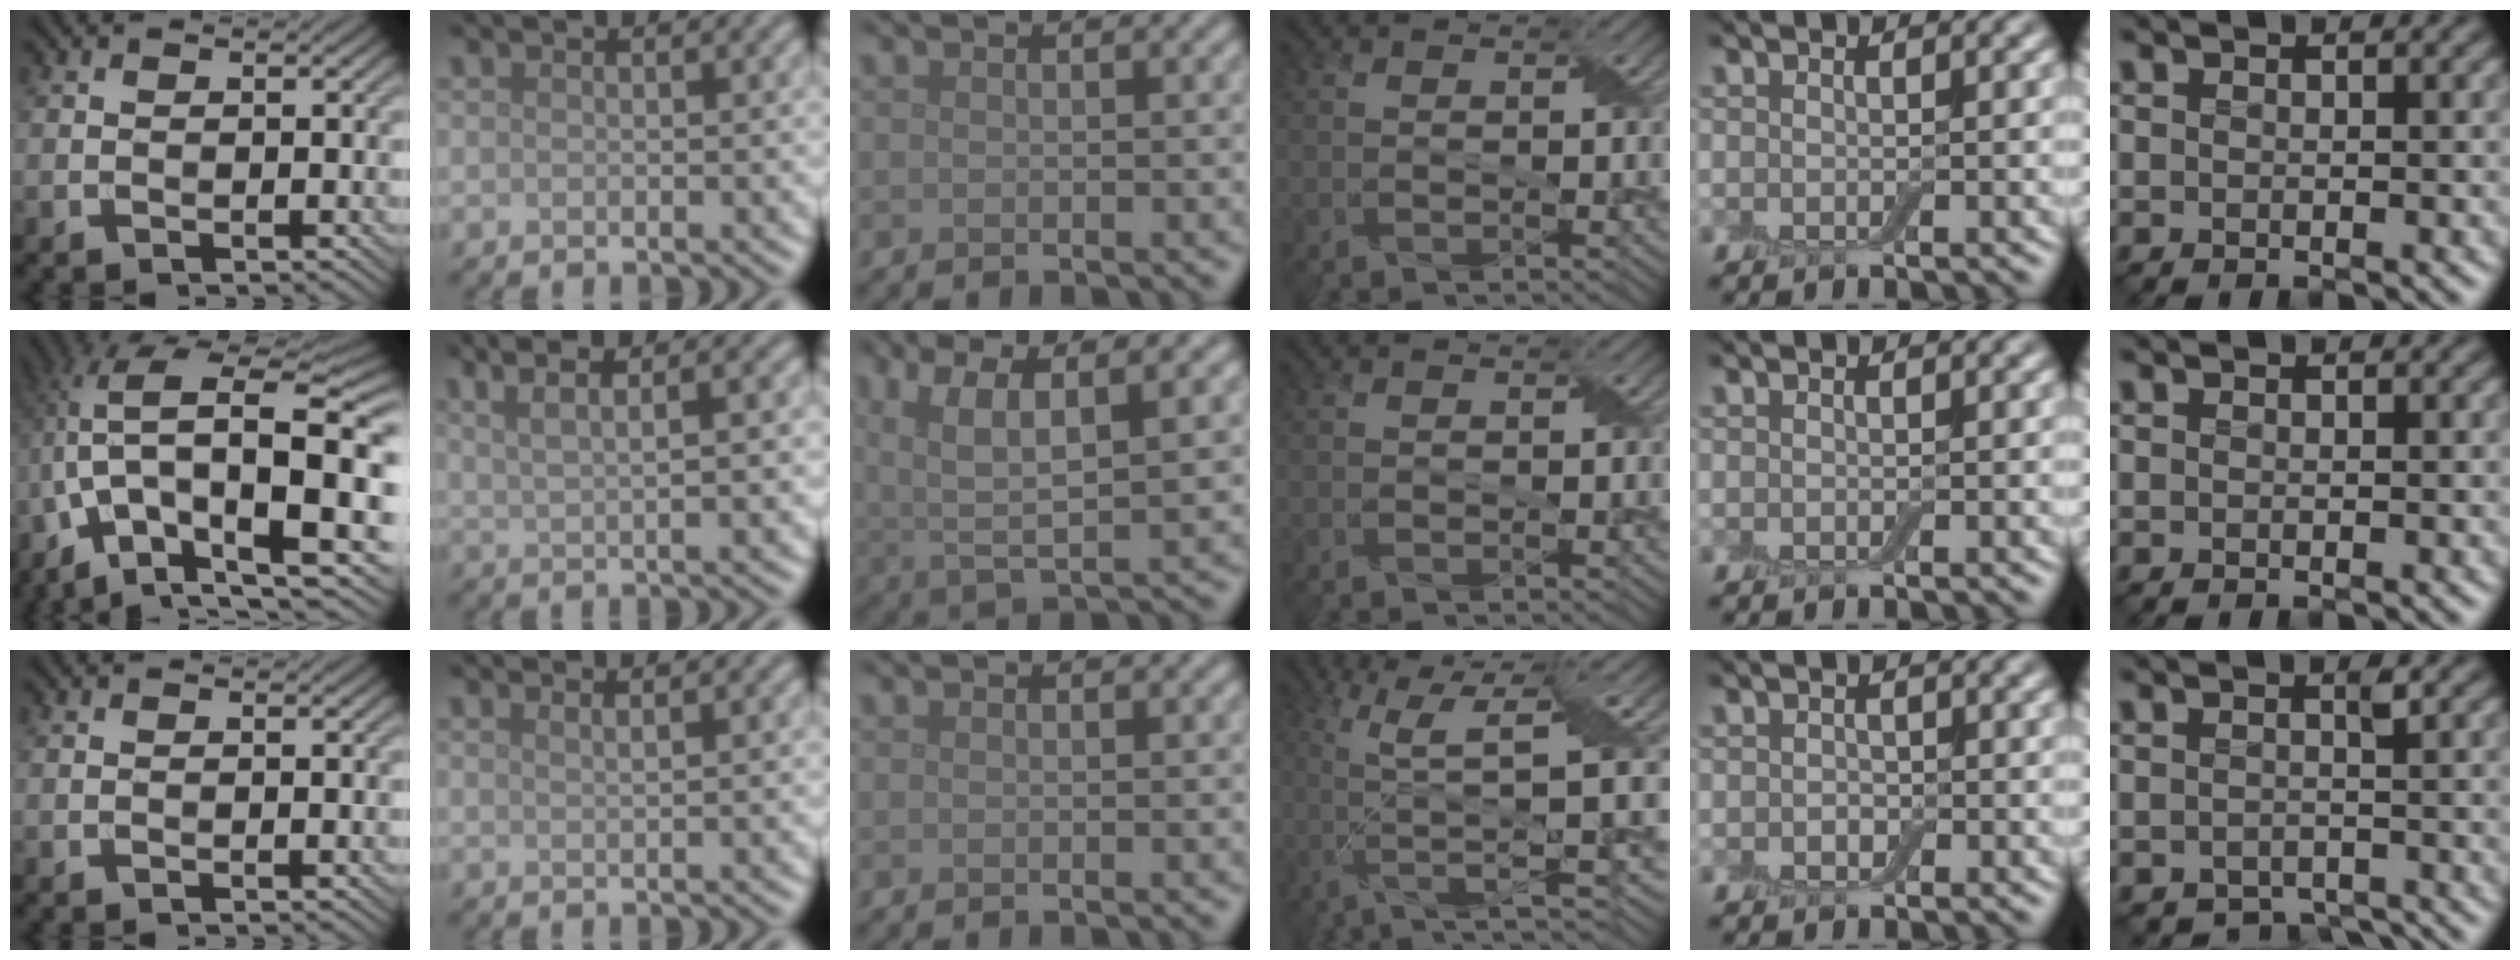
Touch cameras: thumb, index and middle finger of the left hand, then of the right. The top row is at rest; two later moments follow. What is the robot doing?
{"motion": "peel", "object": "bubble wrap"}